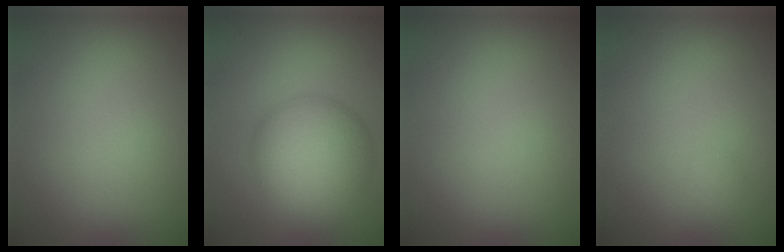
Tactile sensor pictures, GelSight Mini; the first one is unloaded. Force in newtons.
{"total": 8.4, "press": 8.4, "slide": 0.5}
{"total": 0.0}
{"total": 0.6, "press": 0.6, "slide": 0.0}